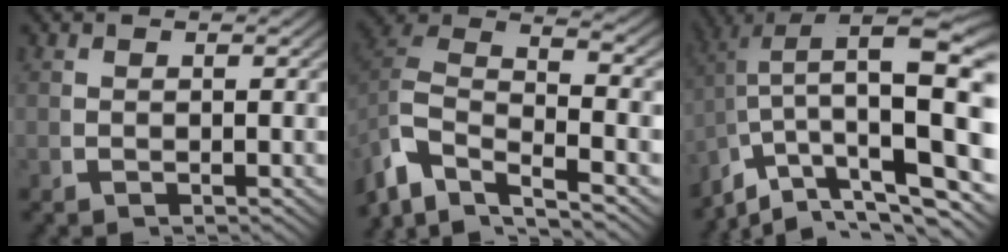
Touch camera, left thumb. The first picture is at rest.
{"total": 12.1, "force": [-1.4, 9.0, 8.0], "torque": [-0.190, -0.035, -0.027]}
{"total": 12.5, "force": [-1.6, 6.2, 10.7], "torque": [-0.176, -0.034, -0.007]}